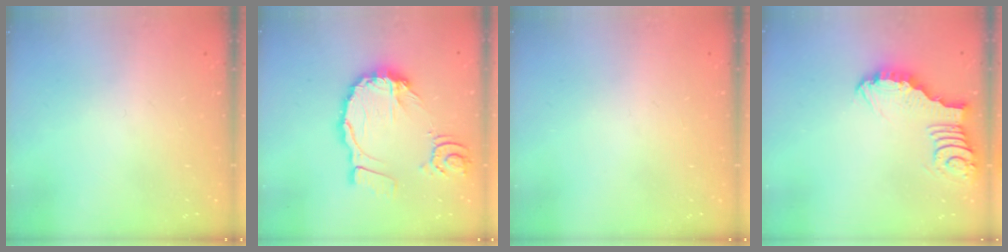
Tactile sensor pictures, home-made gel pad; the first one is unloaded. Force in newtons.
{"total": 17.7, "press": 17.6, "slide": 1.9}
{"total": 0.0}
{"total": 4.2, "press": 4.2, "slide": 0.4}